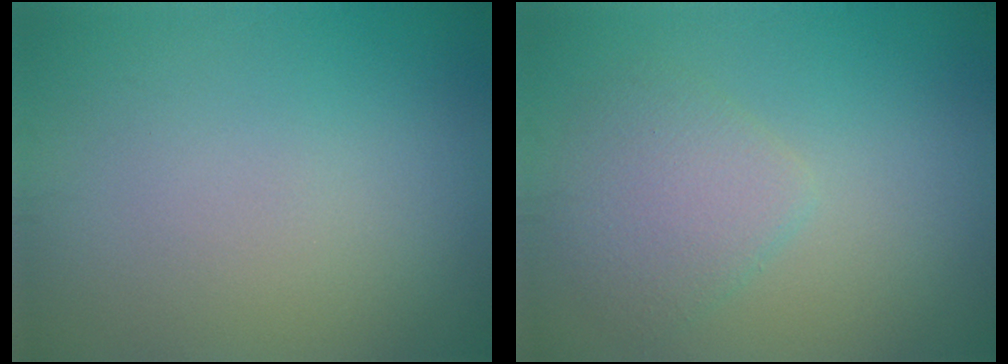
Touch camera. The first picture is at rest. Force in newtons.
{"total": 3.0, "press": 3.0, "slide": 0.2}